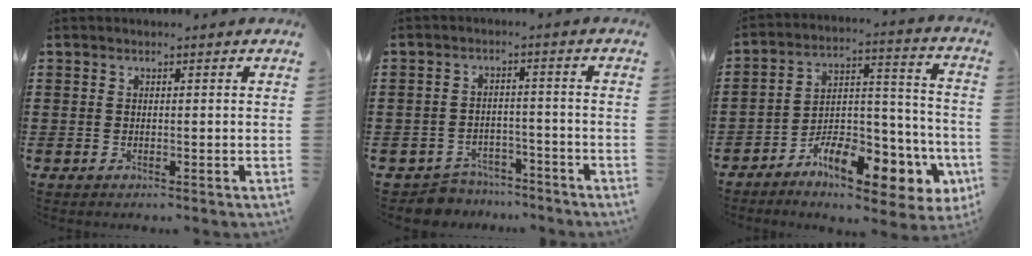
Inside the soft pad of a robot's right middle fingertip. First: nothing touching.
{"total": 4.3, "force": [-4.2, 0.9, -0.1], "torque": [-0.007, 0.004, -0.088]}
{"total": 11.3, "force": [-7.5, 4.8, 7.0], "torque": [-0.114, 0.025, -0.130]}